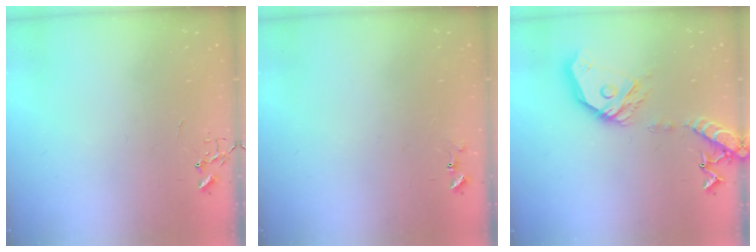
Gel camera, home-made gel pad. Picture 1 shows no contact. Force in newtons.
{"total": 6.0, "press": 5.9, "slide": 0.6}
{"total": 17.9, "press": 17.7, "slide": 2.6}